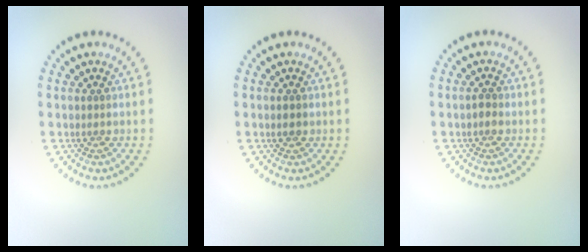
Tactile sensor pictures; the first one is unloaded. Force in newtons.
{"total": 0.7, "press": 0.7, "slide": 0.1}
{"total": 1.0, "press": 1.0, "slide": 0.2}